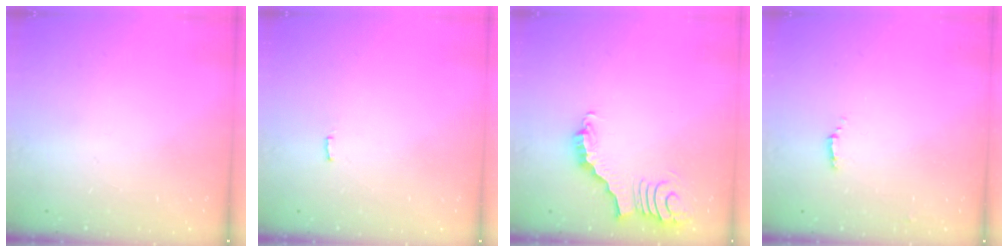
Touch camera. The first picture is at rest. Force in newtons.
{"total": 1.3, "press": 1.3, "slide": 0.3}
{"total": 4.0, "press": 3.9, "slide": 0.7}
{"total": 2.0, "press": 2.0, "slide": 0.4}